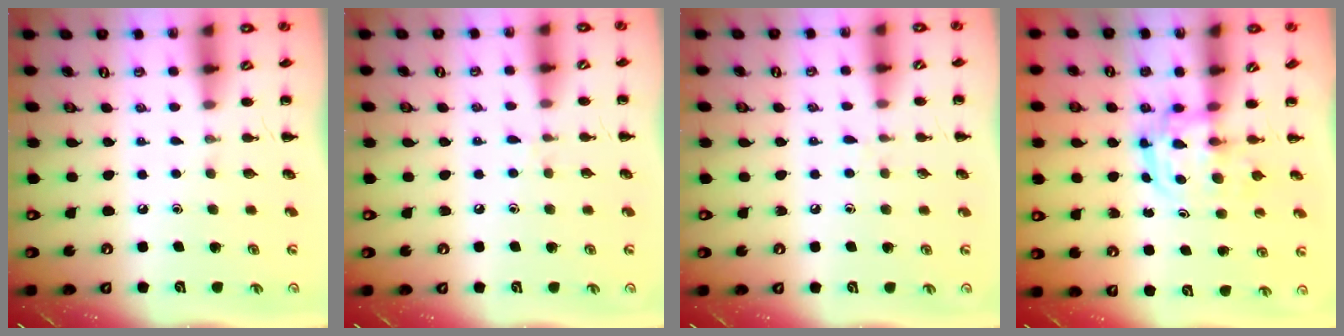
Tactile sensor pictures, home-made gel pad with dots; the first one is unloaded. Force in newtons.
{"total": 4.1, "press": 3.9, "slide": 1.2}
{"total": 4.0, "press": 3.5, "slide": 2.0}
{"total": 3.0, "press": 3.0, "slide": 0.4}